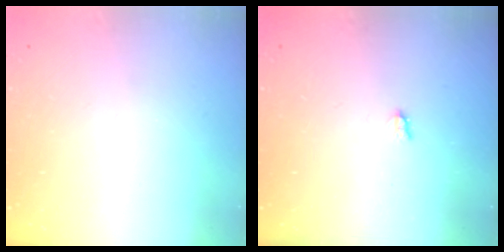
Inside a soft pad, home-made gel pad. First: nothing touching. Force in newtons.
{"total": 1.7, "press": 1.6, "slide": 0.3}